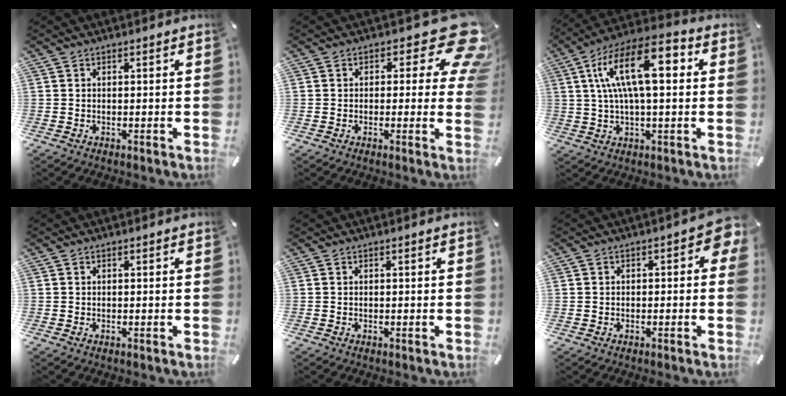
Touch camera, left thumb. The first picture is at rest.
{"total": 13.3, "force": [5.3, 6.0, 10.6], "torque": [-0.127, -0.034, 0.091]}
{"total": 16.4, "force": [4.1, 6.4, 14.6], "torque": [-0.286, 0.002, 0.068]}
{"total": 0.0}
{"total": 0.0}
{"total": 3.9, "force": [0.0, 2.3, 3.1], "torque": [-0.043, 0.006, -0.003]}